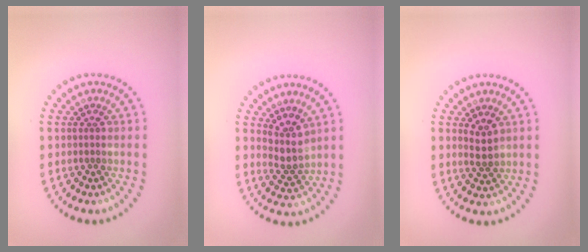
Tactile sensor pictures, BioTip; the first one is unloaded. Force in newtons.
{"total": 2.8, "press": 2.1, "slide": 1.8}
{"total": 1.8, "press": 1.7, "slide": 0.6}